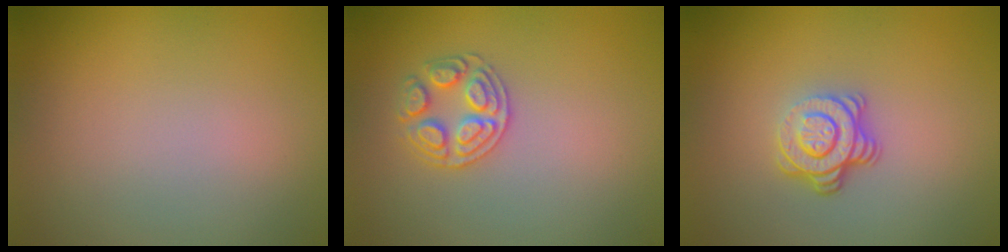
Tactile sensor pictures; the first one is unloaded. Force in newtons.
{"total": 2.6, "press": 2.6, "slide": 0.4}
{"total": 3.9, "press": 2.7, "slide": 2.8}